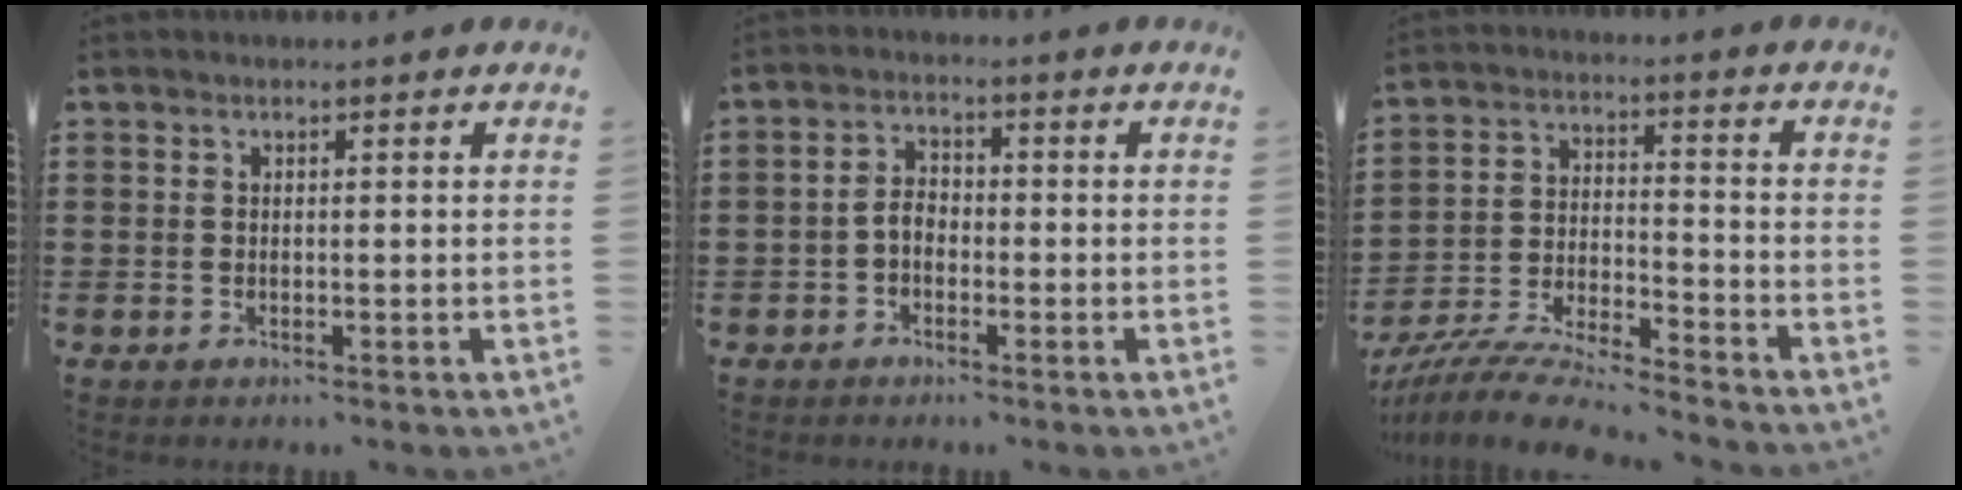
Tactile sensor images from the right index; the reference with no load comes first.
{"total": 2.9, "force": [-1.2, 1.9, 2.0], "torque": [-0.046, 0.005, -0.027]}
{"total": 8.2, "force": [-7.9, 0.2, 2.3], "torque": [-0.056, 0.002, -0.160]}